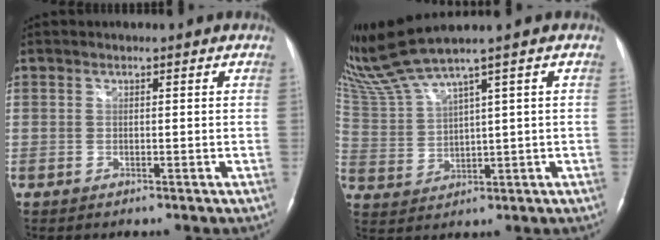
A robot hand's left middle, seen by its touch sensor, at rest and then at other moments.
{"total": 7.2, "force": [6.1, -1.9, 3.4], "torque": [-0.091, 0.008, 0.138]}